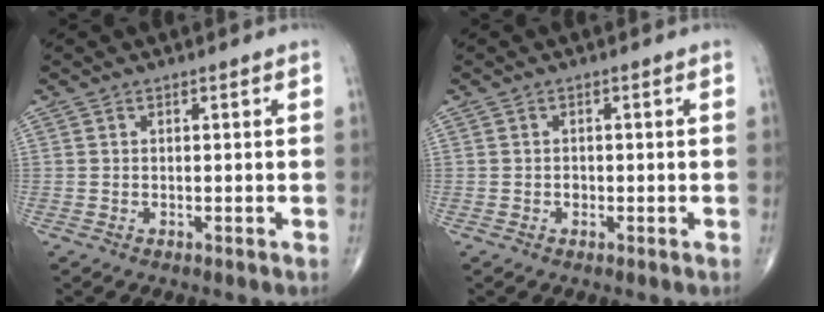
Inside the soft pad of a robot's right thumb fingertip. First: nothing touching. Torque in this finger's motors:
{"motor_torque": [0.23, 0.05, 0.25, 0.04, 0.00]}